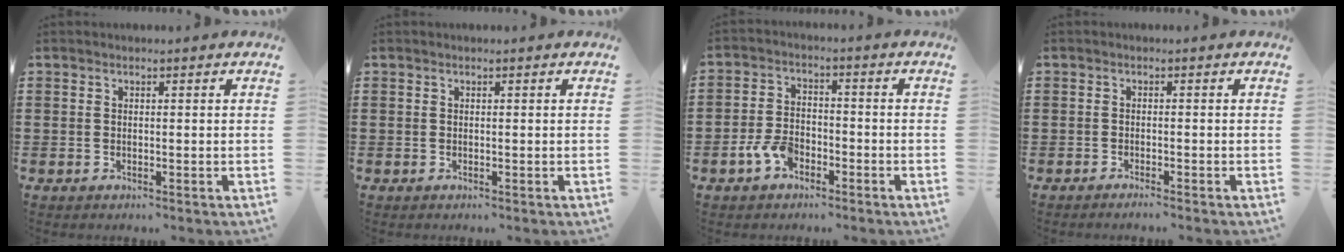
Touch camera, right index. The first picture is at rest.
{"total": 0.0}
{"total": 5.0, "force": [-2.8, 2.8, 2.9], "torque": [-0.079, 0.002, -0.060]}
{"total": 0.9, "force": [-0.9, -0.1, 0.2], "torque": [-0.005, -0.001, -0.018]}